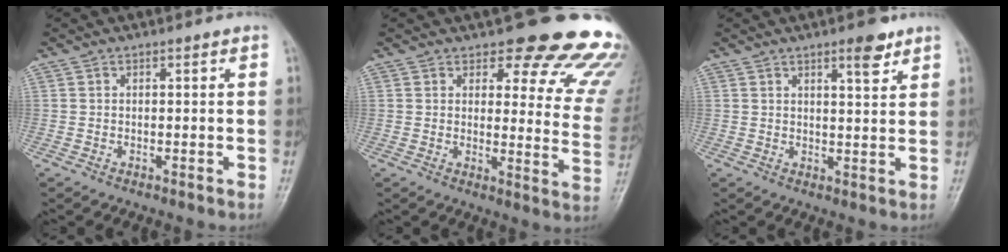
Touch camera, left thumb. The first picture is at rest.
{"total": 19.7, "force": [16.5, 6.3, 8.6], "torque": [-0.049, -0.122, 0.172]}
{"total": 4.7, "force": [3.1, 1.3, 3.3], "torque": [-0.039, -0.019, 0.044]}